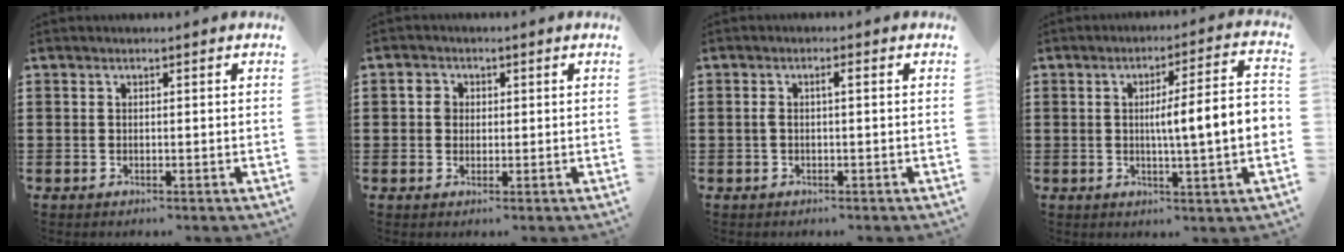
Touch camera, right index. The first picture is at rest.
{"total": 2.0, "force": [0.3, 1.8, 1.0], "torque": [-0.024, 0.010, 0.003]}
{"total": 1.6, "force": [-0.2, 0.1, 1.6], "torque": [-0.030, 0.002, -0.005]}
{"total": 7.9, "force": [-0.2, 0.4, 7.9], "torque": [-0.135, -0.006, -0.013]}